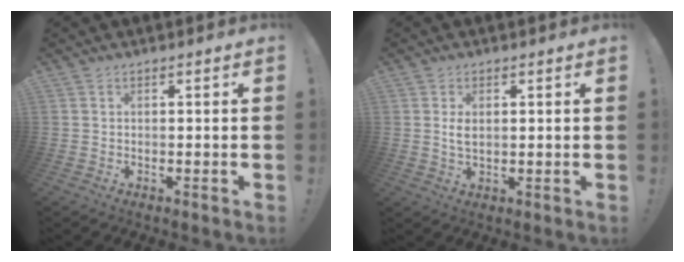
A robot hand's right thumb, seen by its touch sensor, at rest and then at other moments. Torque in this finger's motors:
{"motor_torque": [-0.46, 0.23, 0.05, 0.44, 0.04]}